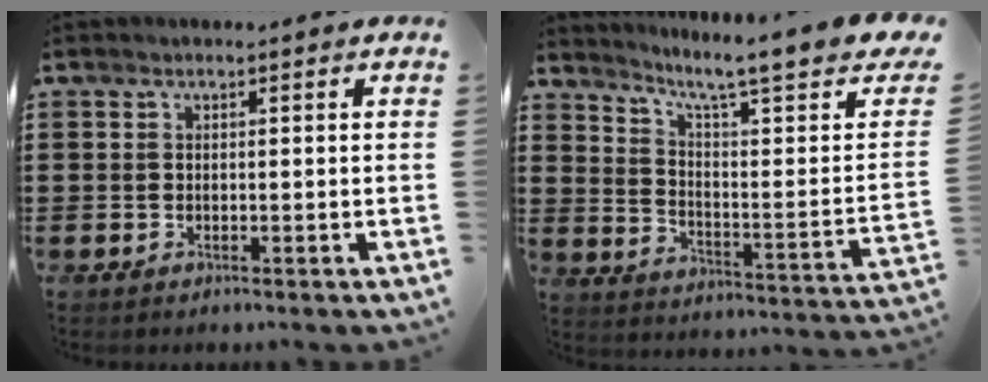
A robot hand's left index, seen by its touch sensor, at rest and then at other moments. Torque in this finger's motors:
{"motor_torque": [0.19, 0.47, 0.45, 0.12]}